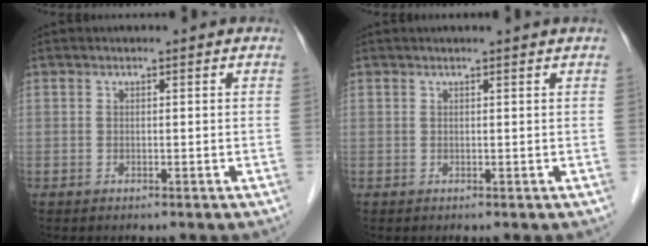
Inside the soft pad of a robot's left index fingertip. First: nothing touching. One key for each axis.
{"total": 0.7, "fx": 0.5, "fy": -0.2, "fz": 0.4, "tx": -0.011, "ty": -0.002, "tz": 0.015}